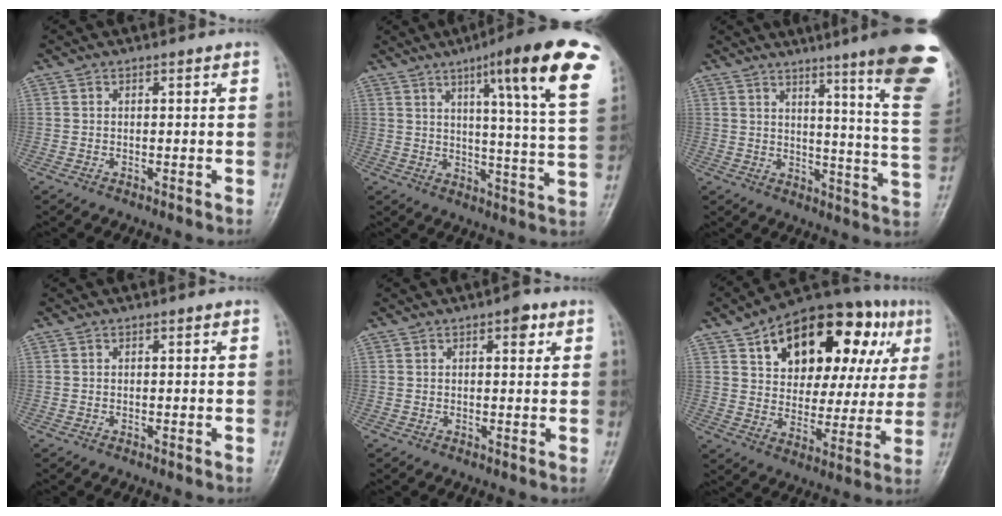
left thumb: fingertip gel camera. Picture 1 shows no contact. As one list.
[{"total": 20.5, "force": [10.4, 2.2, 17.5], "torque": [-0.220, -0.033, 0.134]}, {"total": 21.8, "force": [13.5, 1.3, 17.1], "torque": [-0.196, -0.083, 0.164]}, {"total": 0.0}, {"total": 2.8, "force": [1.4, 1.3, 2.1], "torque": [-0.019, -0.001, 0.016]}, {"total": 25.1, "force": [10.8, 14.1, 17.8], "torque": [-0.209, 0.012, 0.161]}]